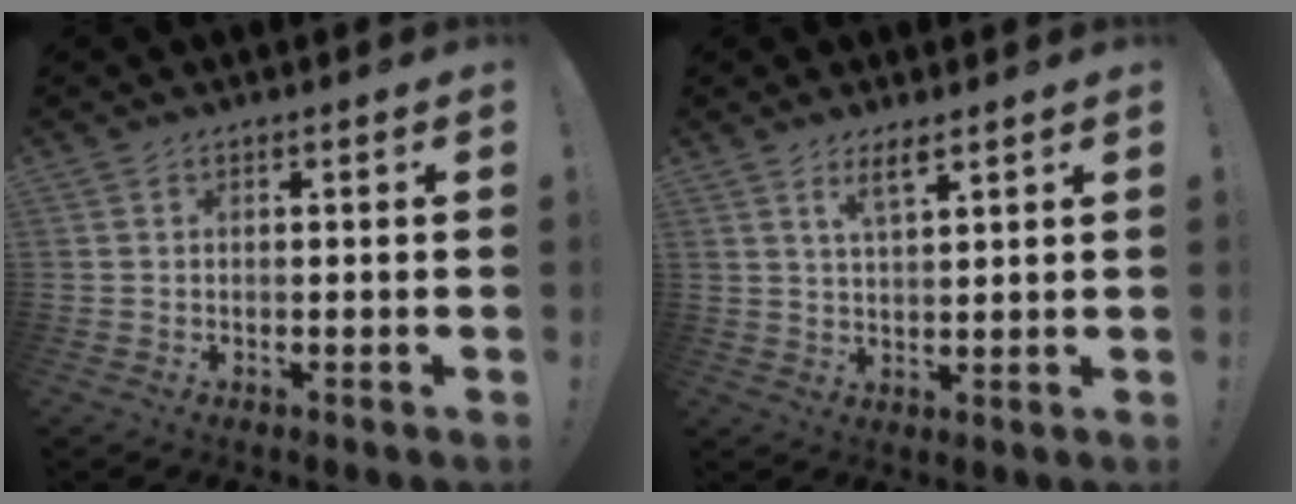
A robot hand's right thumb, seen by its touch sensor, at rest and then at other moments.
{"total": 5.0, "force": [3.4, 1.1, 3.6], "torque": [-0.068, -0.013, 0.058]}